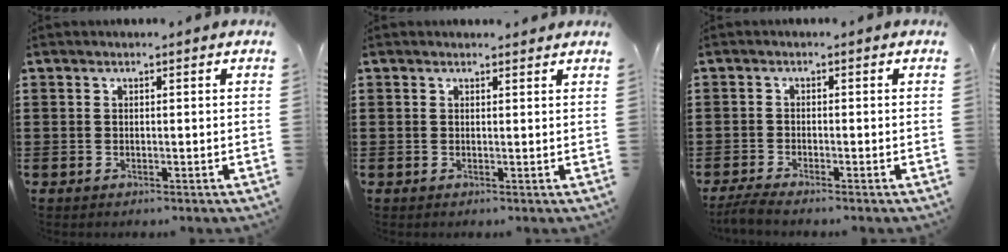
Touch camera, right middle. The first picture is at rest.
{"total": 0.7, "force": [0.7, 0.0, 0.0], "torque": [0.005, -0.004, 0.013]}
{"total": 1.8, "force": [-1.6, 0.0, 0.9], "torque": [-0.022, -0.002, -0.033]}